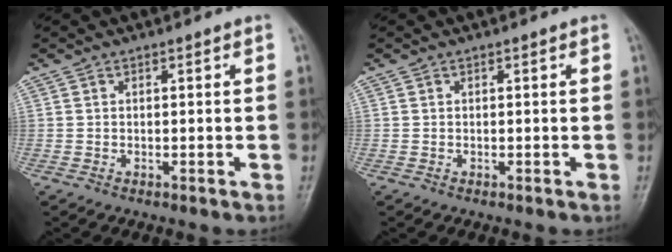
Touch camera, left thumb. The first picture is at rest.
{"total": 0.0}